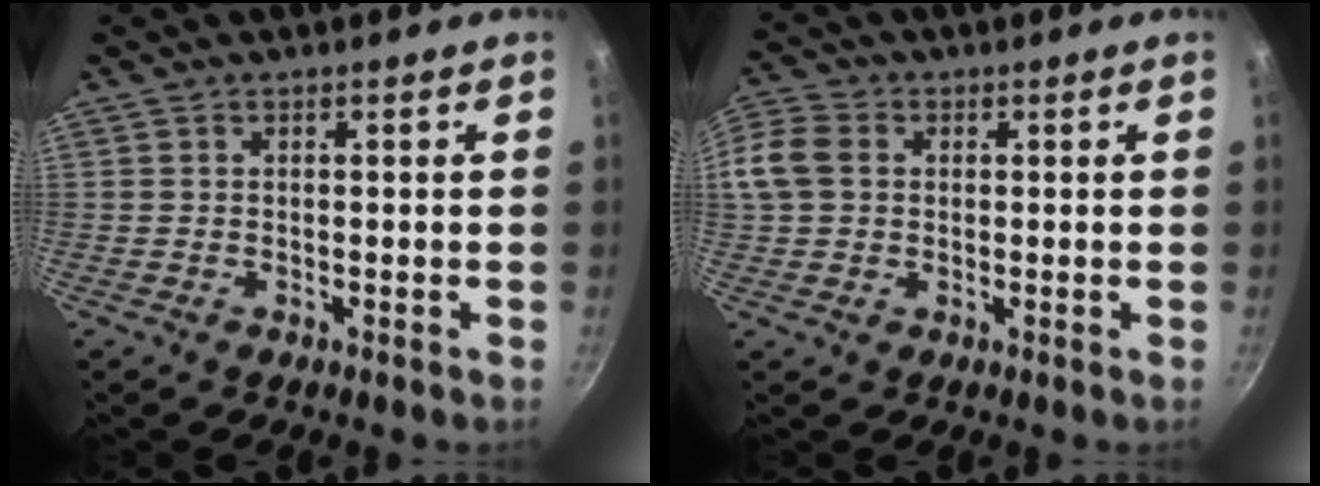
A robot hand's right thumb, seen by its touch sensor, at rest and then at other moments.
{"total": 14.4, "force": [2.0, 12.0, 7.8], "torque": [-0.199, 0.036, 0.027]}